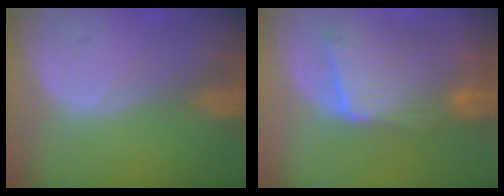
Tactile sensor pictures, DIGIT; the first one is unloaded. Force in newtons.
{"total": 9.6, "press": 8.7, "slide": 4.1}